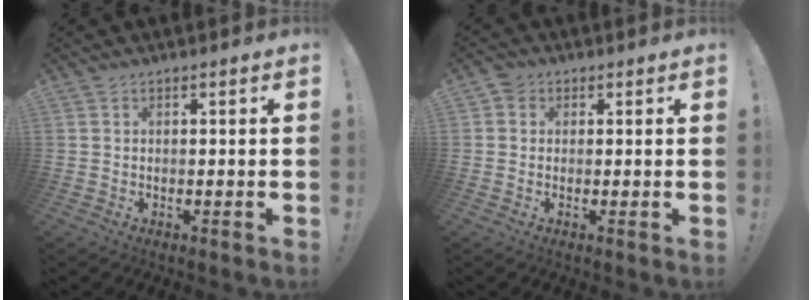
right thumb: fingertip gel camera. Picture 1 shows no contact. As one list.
[{"total": 2.3, "force": [0.5, 2.1, 0.8], "torque": [-0.011, 0.001, 0.008]}]